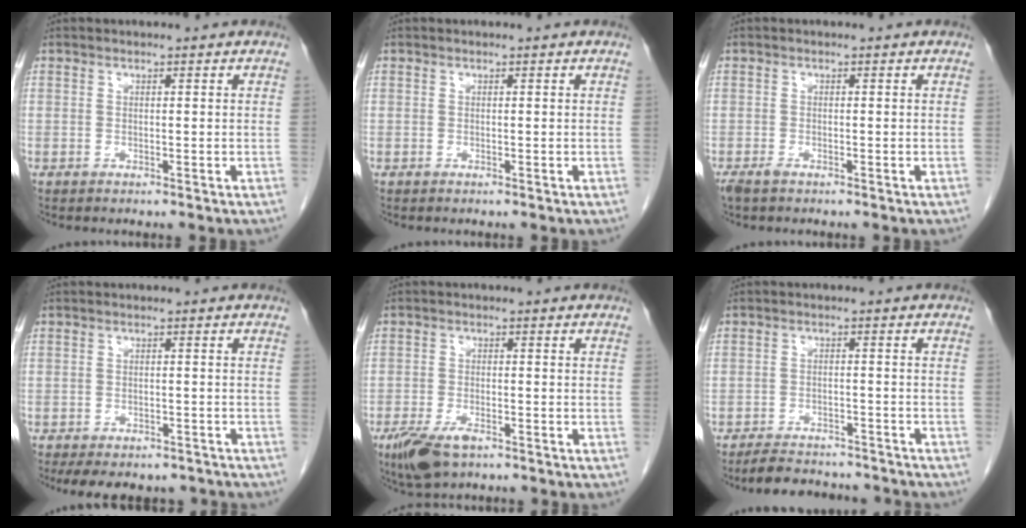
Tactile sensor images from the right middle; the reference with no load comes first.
{"total": 0.0}
{"total": 1.7, "force": [-1.2, 0.6, 1.1], "torque": [-0.025, -0.004, -0.020]}
{"total": 10.7, "force": [-8.7, 4.7, 4.2], "torque": [-0.072, 0.000, -0.107]}
{"total": 6.2, "force": [-3.9, 2.4, 4.2], "torque": [-0.082, -0.011, -0.067]}
{"total": 9.7, "force": [-9.0, 2.4, 2.8], "torque": [-0.043, 0.003, -0.120]}